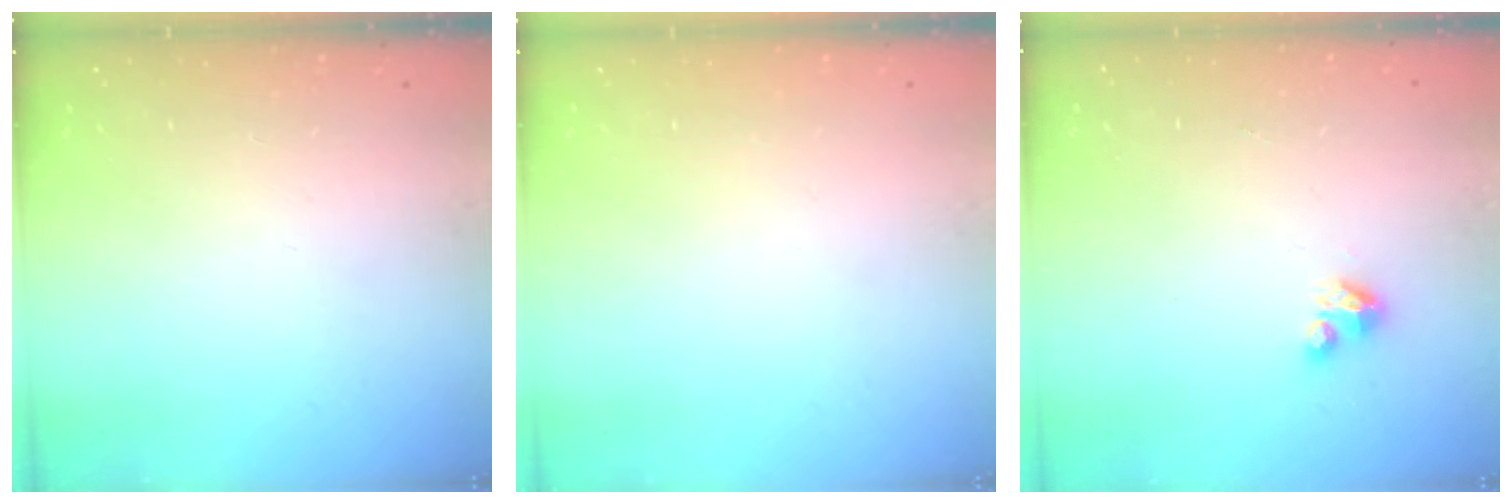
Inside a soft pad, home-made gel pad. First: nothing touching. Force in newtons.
{"total": 0.0}
{"total": 2.8, "press": 2.8, "slide": 0.2}